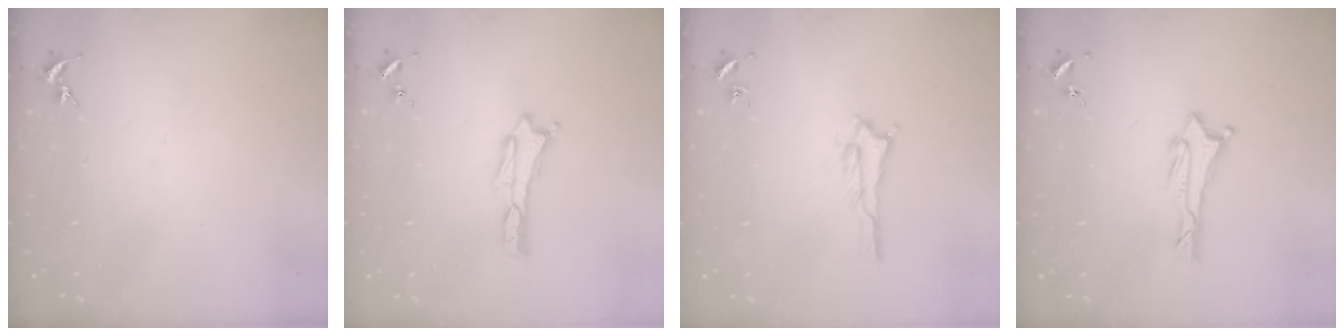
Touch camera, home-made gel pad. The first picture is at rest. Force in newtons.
{"total": 0.0}
{"total": 1.7, "press": 1.7, "slide": 0.2}
{"total": 1.3, "press": 1.3, "slide": 0.1}